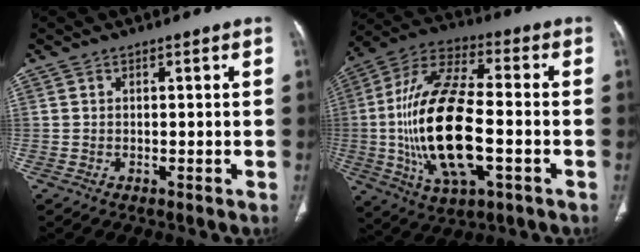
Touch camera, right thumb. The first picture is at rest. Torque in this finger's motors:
{"motor_torque": [2.60, 2.41, 2.72, -0.05, 0.83]}